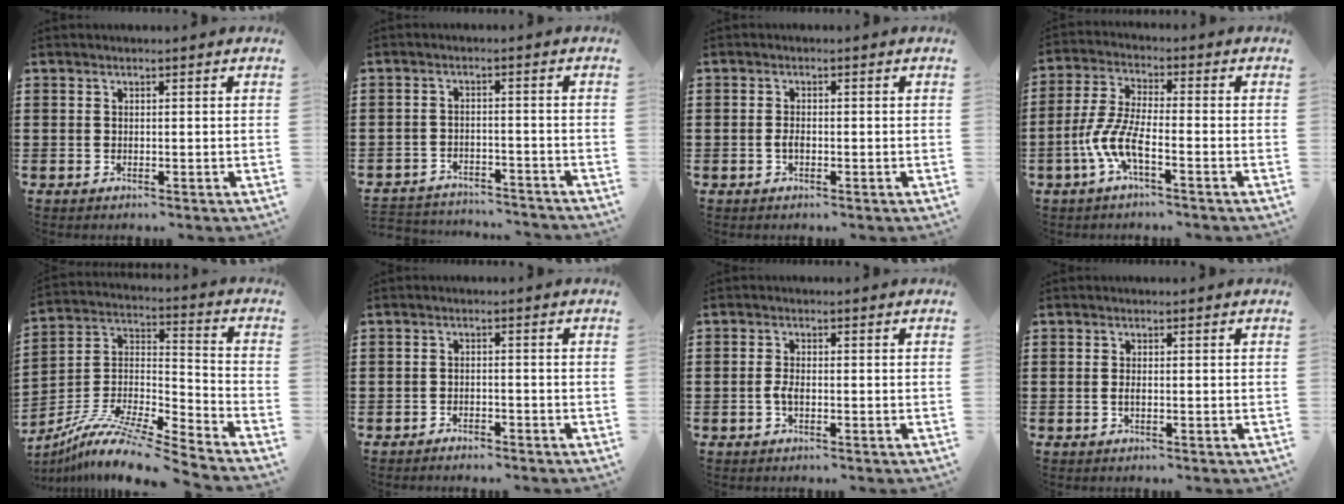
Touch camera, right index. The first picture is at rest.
{"total": 3.4, "force": [-3.4, 0.4, 0.1], "torque": [-0.007, 0.002, -0.073]}
{"total": 1.4, "force": [-0.5, 0.5, 1.2], "torque": [-0.033, -0.007, -0.010]}
{"total": 7.4, "force": [-3.4, 1.8, 6.3], "torque": [-0.160, -0.017, -0.073]}
{"total": 11.3, "force": [-9.5, 1.1, 6.1], "torque": [-0.126, 0.007, -0.192]}
{"total": 1.5, "force": [-1.5, 0.3, 0.1], "torque": [-0.007, 0.004, -0.032]}
{"total": 1.9, "force": [-0.6, 0.5, 1.8], "torque": [-0.050, -0.009, -0.015]}
{"total": 0.9, "force": [-0.2, 0.2, 0.9], "torque": [-0.017, -0.002, -0.003]}